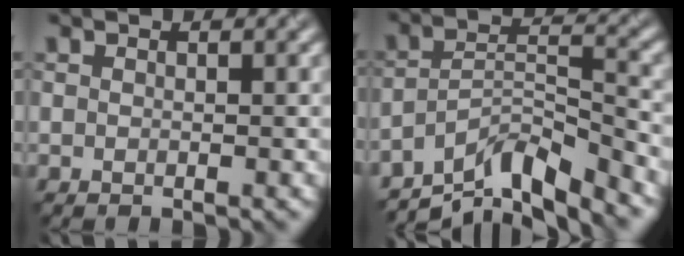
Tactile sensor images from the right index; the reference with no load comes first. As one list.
[{"total": 7.8, "force": [-6.4, 2.0, 4.0], "torque": [-0.066, 0.004, -0.119]}]